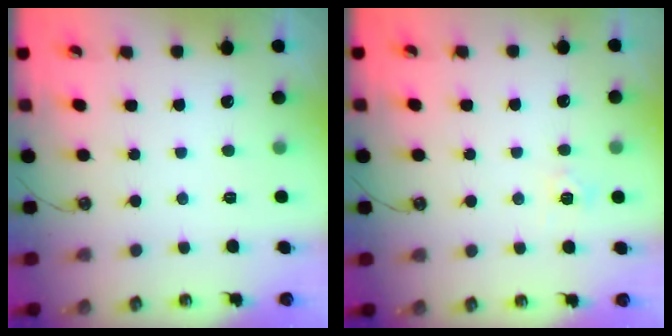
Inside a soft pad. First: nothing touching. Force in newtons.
{"total": 6.1, "press": 6.1, "slide": 0.5}